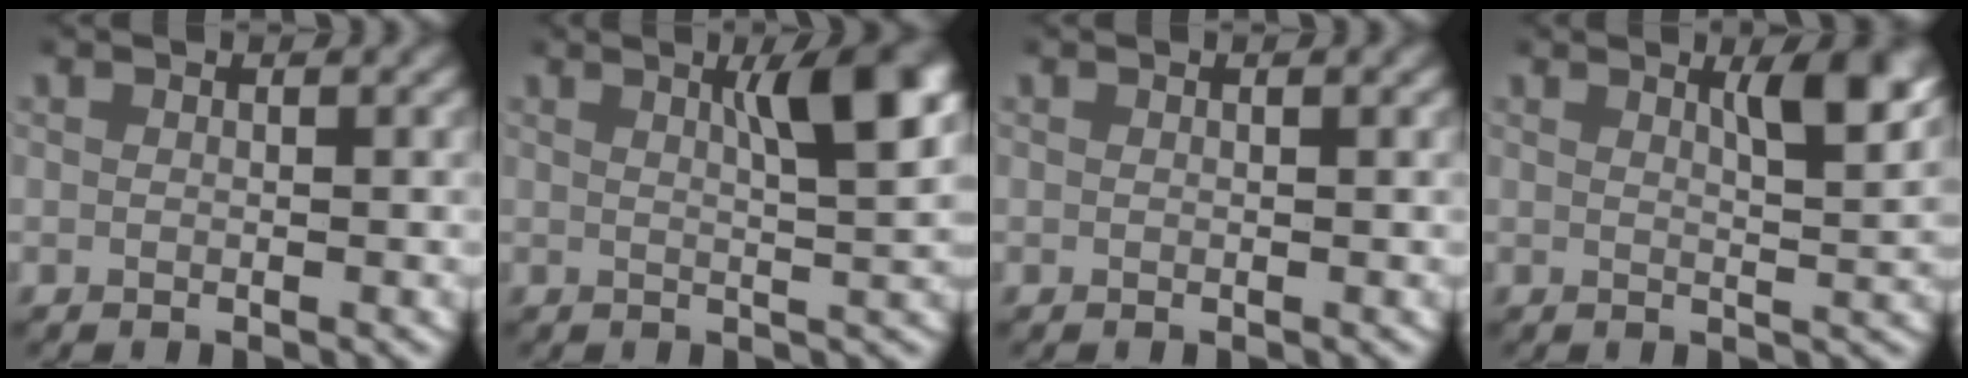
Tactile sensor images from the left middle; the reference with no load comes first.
{"total": 5.6, "force": [2.0, 1.1, 5.1], "torque": [-0.075, 0.005, 0.028]}
{"total": 0.0}
{"total": 4.2, "force": [2.0, 0.7, 3.6], "torque": [-0.054, -0.007, 0.033]}